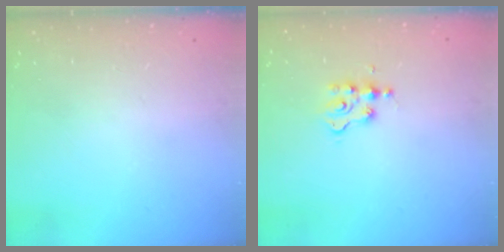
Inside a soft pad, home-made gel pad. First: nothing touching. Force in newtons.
{"total": 2.8, "press": 2.8, "slide": 0.3}